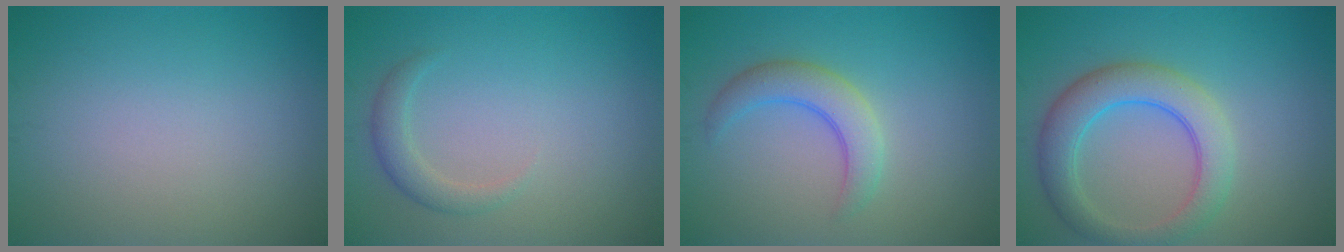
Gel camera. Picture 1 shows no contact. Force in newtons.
{"total": 1.8, "press": 1.8, "slide": 0.2}
{"total": 3.4, "press": 3.4, "slide": 0.3}
{"total": 5.2, "press": 5.2, "slide": 0.3}